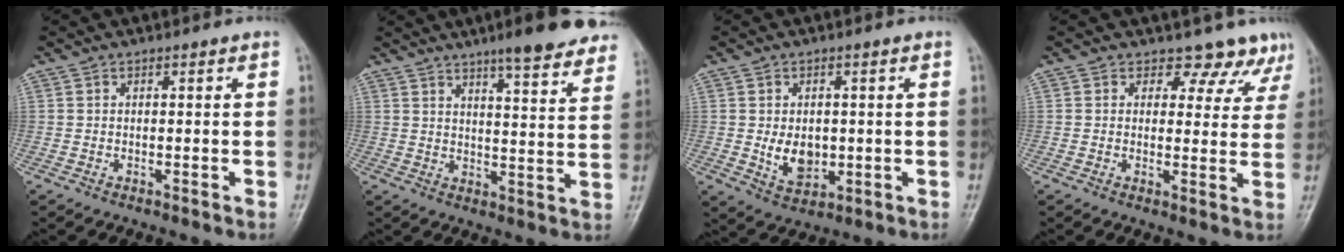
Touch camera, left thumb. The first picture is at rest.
{"total": 15.1, "force": [11.6, 2.5, 9.3], "torque": [-0.094, -0.054, 0.141]}
{"total": 5.9, "force": [0.0, 4.1, 4.2], "torque": [-0.052, -0.010, 0.015]}
{"total": 7.4, "force": [6.0, 4.2, 0.6], "torque": [0.040, -0.030, 0.050]}